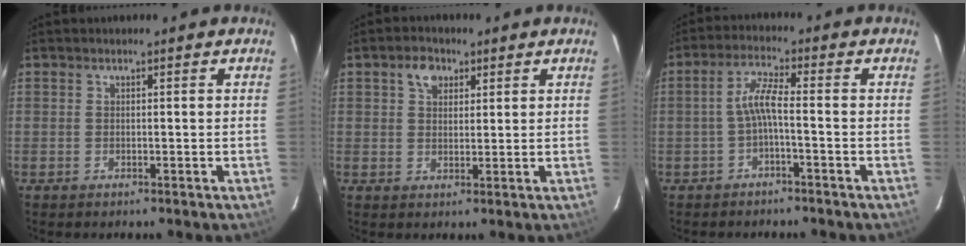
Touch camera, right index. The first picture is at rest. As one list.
[{"total": 3.9, "force": [2.0, 2.8, 1.9], "torque": [-0.029, 0.013, 0.035]}, {"total": 3.9, "force": [-1.6, 0.1, 3.5], "torque": [-0.082, 0.010, -0.031]}]